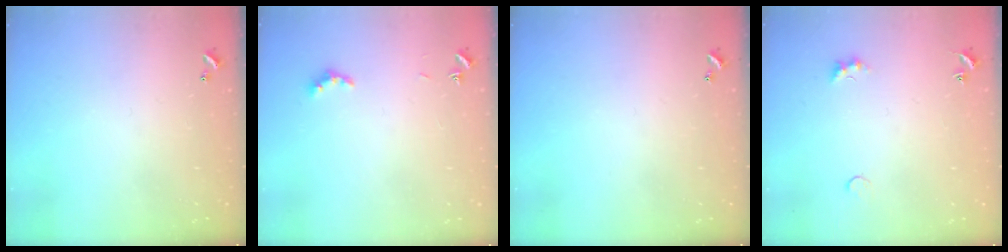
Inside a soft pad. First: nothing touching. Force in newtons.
{"total": 3.5, "press": 3.4, "slide": 1.0}
{"total": 0.0}
{"total": 1.9, "press": 1.9, "slide": 0.5}